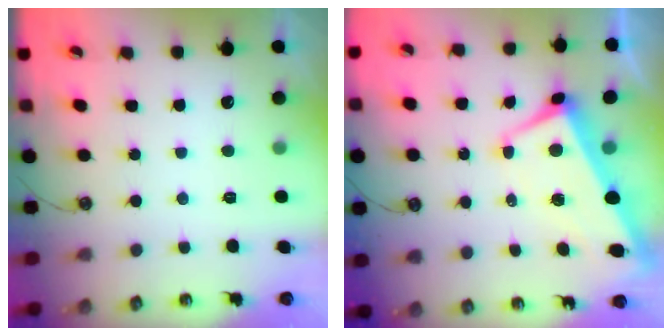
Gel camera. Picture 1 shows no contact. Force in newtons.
{"total": 1.6, "press": 0.8, "slide": 1.4}